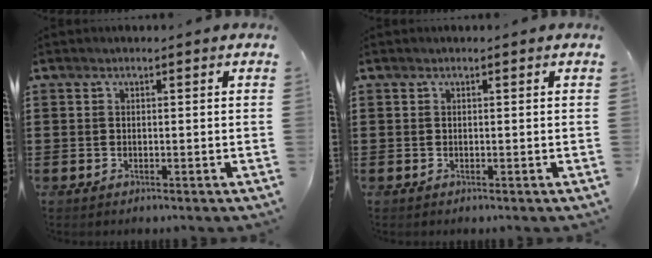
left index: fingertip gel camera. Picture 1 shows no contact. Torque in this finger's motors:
{"motor_torque": [0.01, 0.01, 0.00, 0.00]}